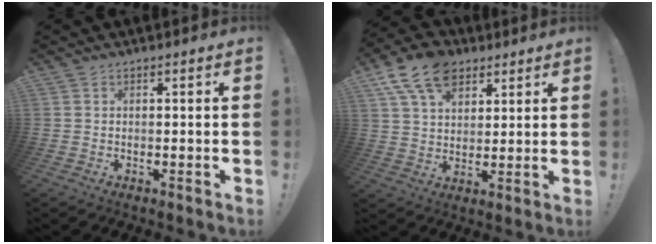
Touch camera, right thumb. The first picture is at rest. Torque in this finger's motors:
{"motor_torque": [-0.04, 0.48, 0.32, -0.06, 0.15]}